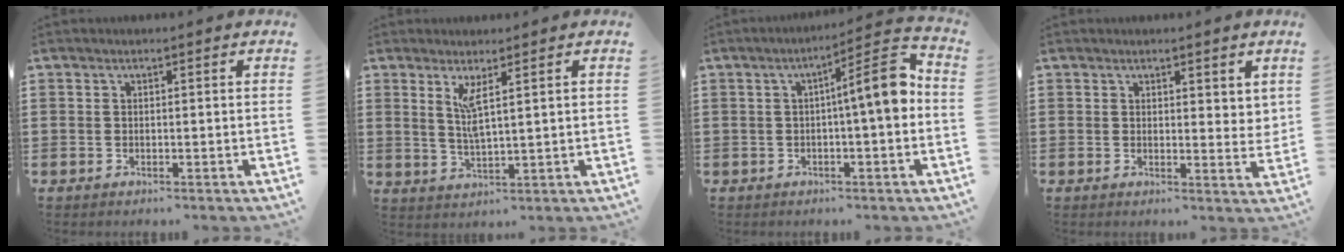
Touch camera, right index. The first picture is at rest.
{"total": 4.1, "force": [1.8, 0.7, 3.6], "torque": [-0.077, 0.002, 0.029]}
{"total": 8.9, "force": [0.5, 1.3, 8.8], "torque": [-0.129, -0.007, -0.003]}
{"total": 2.1, "force": [1.7, 1.1, 0.6], "torque": [-0.008, 0.004, 0.030]}